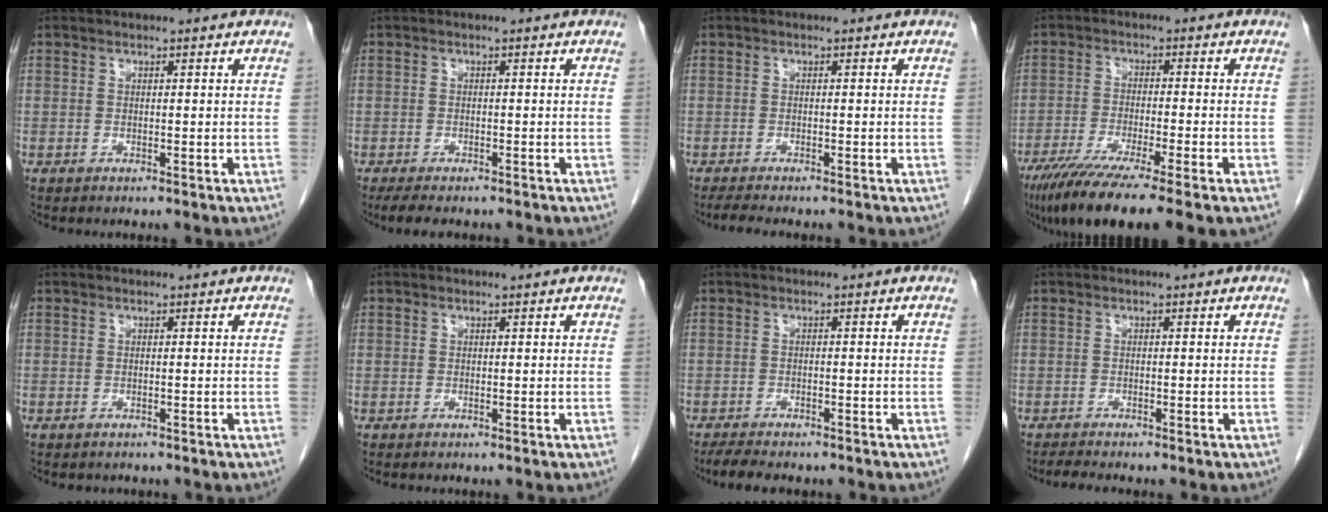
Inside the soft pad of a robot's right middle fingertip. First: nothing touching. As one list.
[{"total": 4.7, "force": [-3.8, 1.4, 2.5], "torque": [-0.042, -0.015, -0.052]}, {"total": 1.5, "force": [-1.3, -0.2, 0.7], "torque": [-0.023, -0.008, -0.024]}, {"total": 12.4, "force": [-8.8, 0.0, 8.8], "torque": [-0.147, -0.036, -0.143]}, {"total": 0.8, "force": [-0.7, 0.4, 0.1], "torque": [-0.014, -0.002, -0.010]}, {"total": 0.0}, {"total": 5.0, "force": [-4.2, 1.1, 2.4], "torque": [-0.044, -0.013, -0.062]}, {"total": 2.1, "force": [-1.9, -0.1, 0.9], "torque": [-0.023, -0.009, -0.030]}]